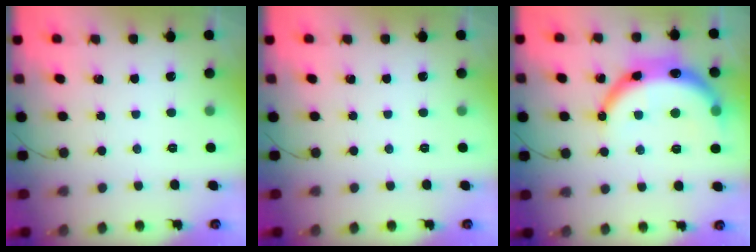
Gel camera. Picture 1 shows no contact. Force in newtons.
{"total": 0.0}
{"total": 16.0, "press": 16.0, "slide": 1.0}